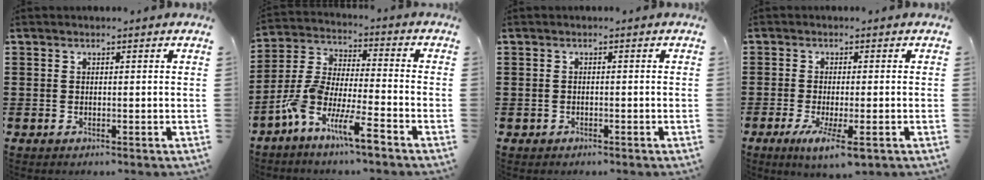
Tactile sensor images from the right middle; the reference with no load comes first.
{"total": 9.5, "force": [-7.0, 1.0, 6.4], "torque": [-0.157, -0.019, -0.145]}
{"total": 0.6, "force": [-0.6, 0.3, -0.1], "torque": [-0.001, 0.001, -0.013]}
{"total": 4.9, "force": [-2.5, 0.8, 4.1], "torque": [-0.070, -0.009, -0.038]}